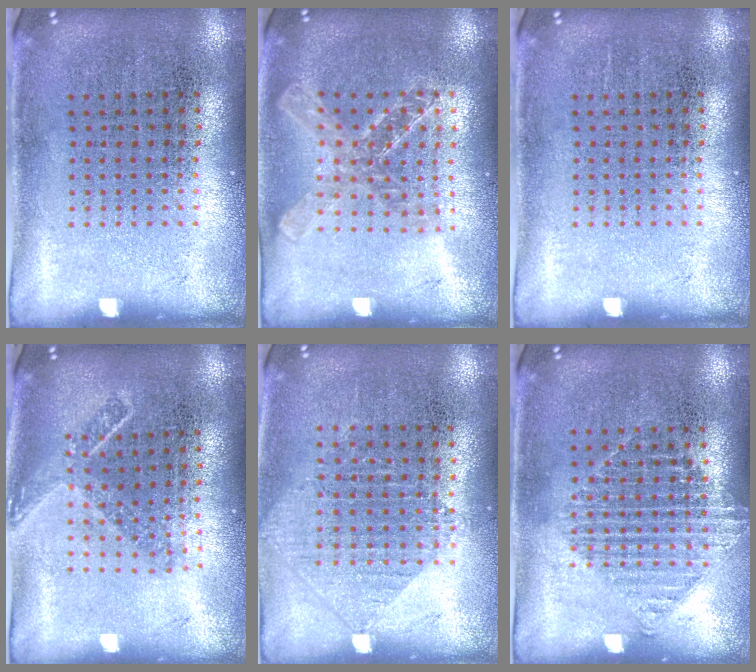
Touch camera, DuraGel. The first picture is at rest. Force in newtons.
{"total": 1.6, "press": 1.4, "slide": 0.7}
{"total": 0.0}
{"total": 1.6, "press": 1.2, "slide": 1.1}
{"total": 1.0, "press": 0.9, "slide": 0.2}
{"total": 1.1, "press": 1.1, "slide": 0.3}